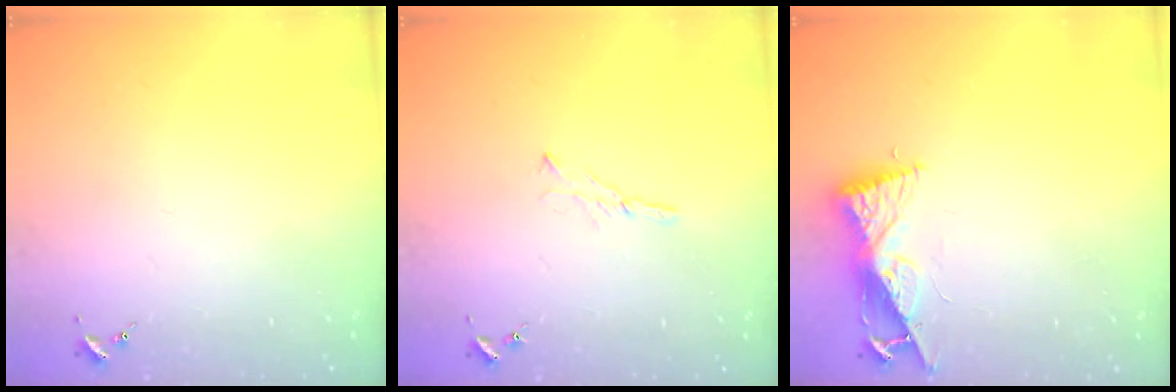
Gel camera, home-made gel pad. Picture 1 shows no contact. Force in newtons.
{"total": 3.5, "press": 3.5, "slide": 0.4}
{"total": 8.6, "press": 8.6, "slide": 0.7}